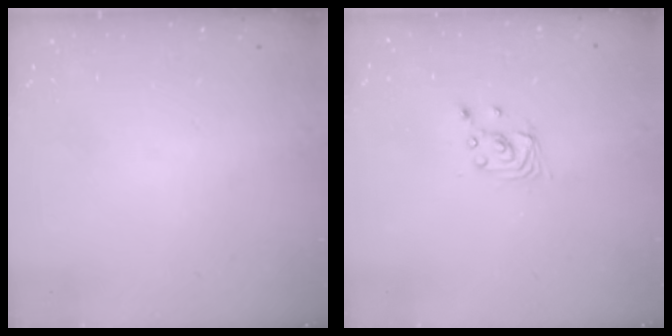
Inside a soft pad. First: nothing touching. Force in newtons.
{"total": 2.8, "press": 2.8, "slide": 0.1}